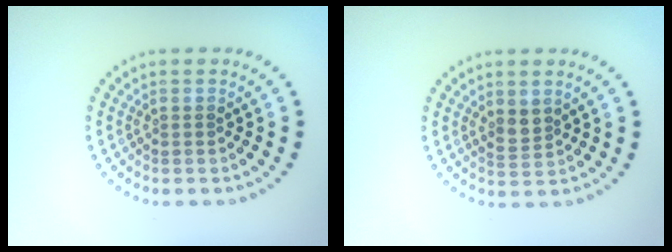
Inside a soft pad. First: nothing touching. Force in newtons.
{"total": 1.7, "press": 1.4, "slide": 1.0}